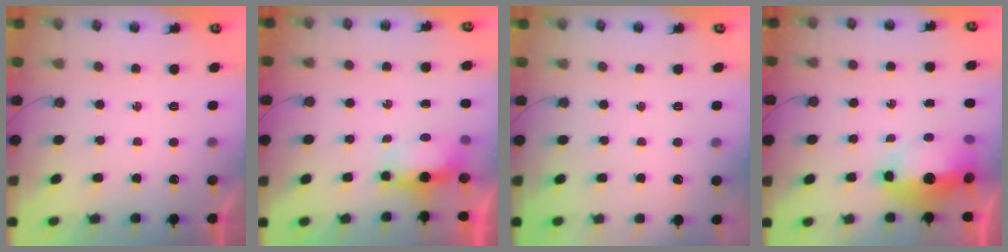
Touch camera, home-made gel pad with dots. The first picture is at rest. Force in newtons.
{"total": 7.0, "press": 6.3, "slide": 3.1}
{"total": 0.0}
{"total": 14.5, "press": 13.9, "slide": 4.0}